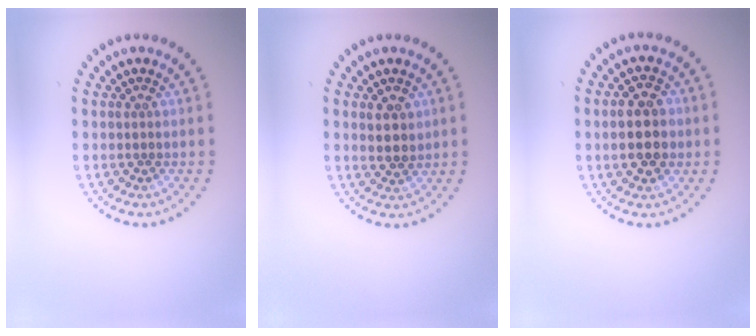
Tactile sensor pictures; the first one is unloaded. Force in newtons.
{"total": 2.4, "press": 2.3, "slide": 0.9}
{"total": 4.6, "press": 4.6, "slide": 0.1}